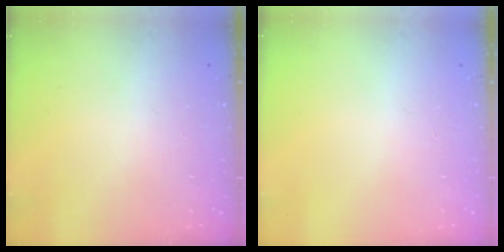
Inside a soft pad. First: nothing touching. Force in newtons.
{"total": 0.0}